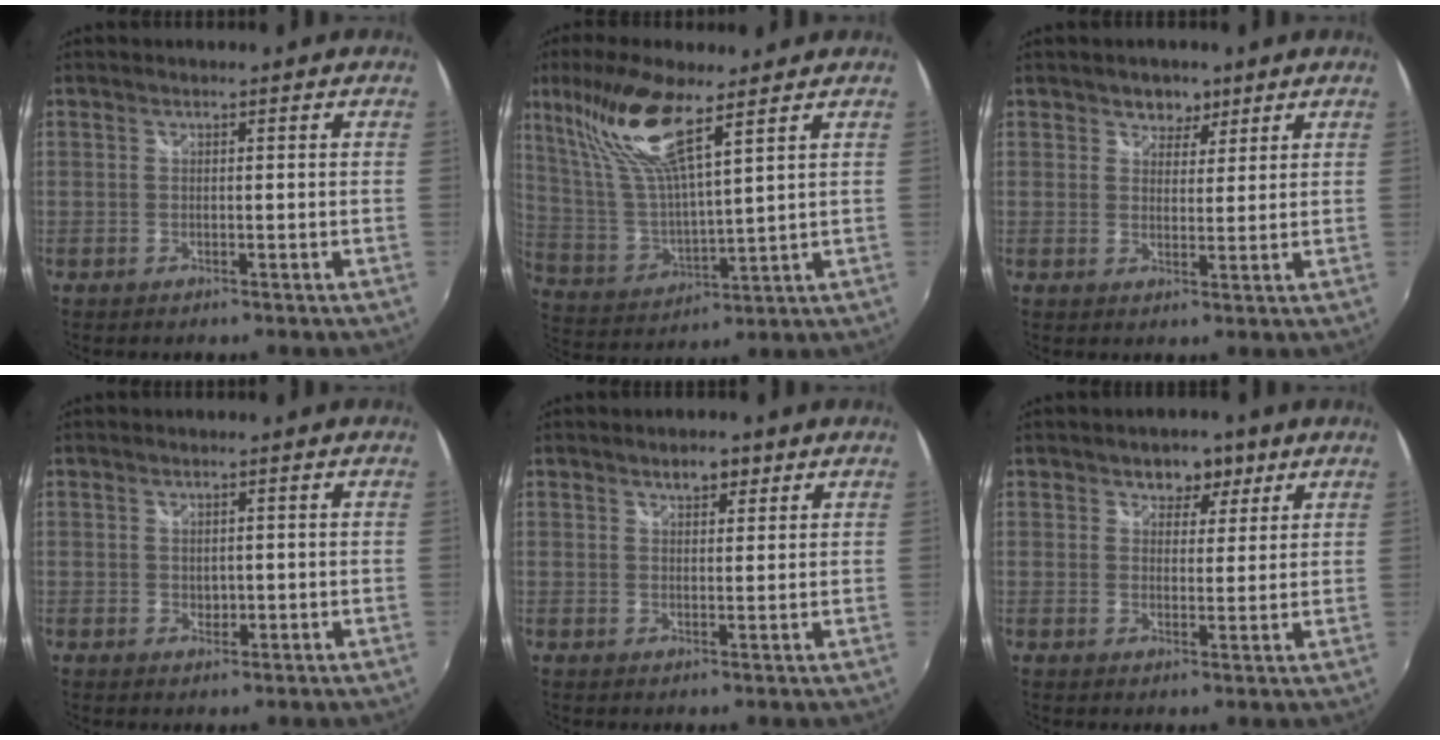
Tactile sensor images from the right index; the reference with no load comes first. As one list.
[{"total": 15.4, "force": [9.6, 2.8, 11.6], "torque": [-0.225, 0.020, 0.199]}, {"total": 3.6, "force": [2.3, 2.7, 0.7], "torque": [-0.001, 0.000, 0.035]}, {"total": 1.6, "force": [0.1, 1.4, 0.8], "torque": [-0.008, -0.001, 0.004]}, {"total": 3.3, "force": [2.1, 1.7, 1.9], "torque": [-0.026, 0.009, 0.033]}, {"total": 4.9, "force": [2.8, 3.5, 1.9], "torque": [-0.018, 0.003, 0.038]}]